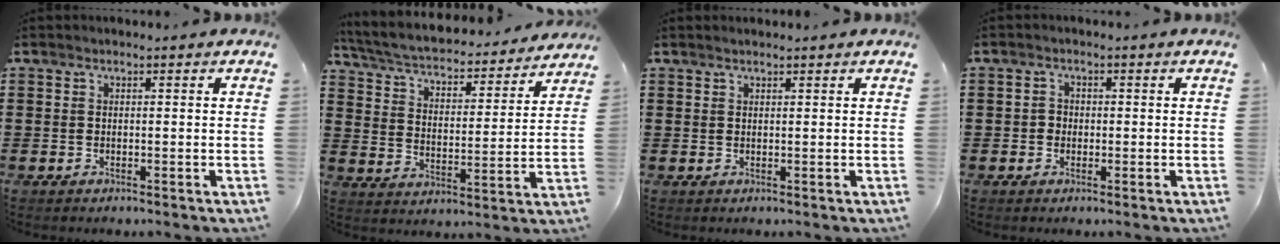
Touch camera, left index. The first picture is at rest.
{"total": 4.1, "force": [3.8, 0.5, 1.5], "torque": [-0.050, -0.032, 0.057]}
{"total": 0.6, "force": [0.5, 0.0, 0.3], "torque": [-0.007, 0.000, 0.010]}
{"total": 1.5, "force": [-0.3, 1.4, 0.5], "torque": [-0.013, 0.004, -0.008]}